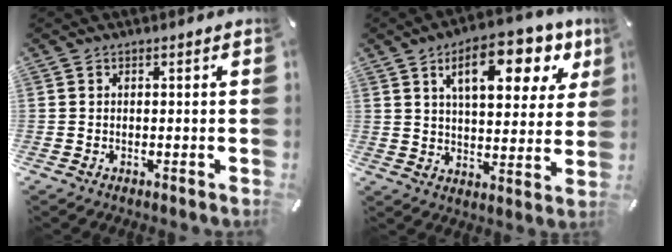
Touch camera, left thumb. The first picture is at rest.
{"total": 15.4, "force": [7.9, 7.4, 10.9], "torque": [-0.155, -0.027, 0.125]}